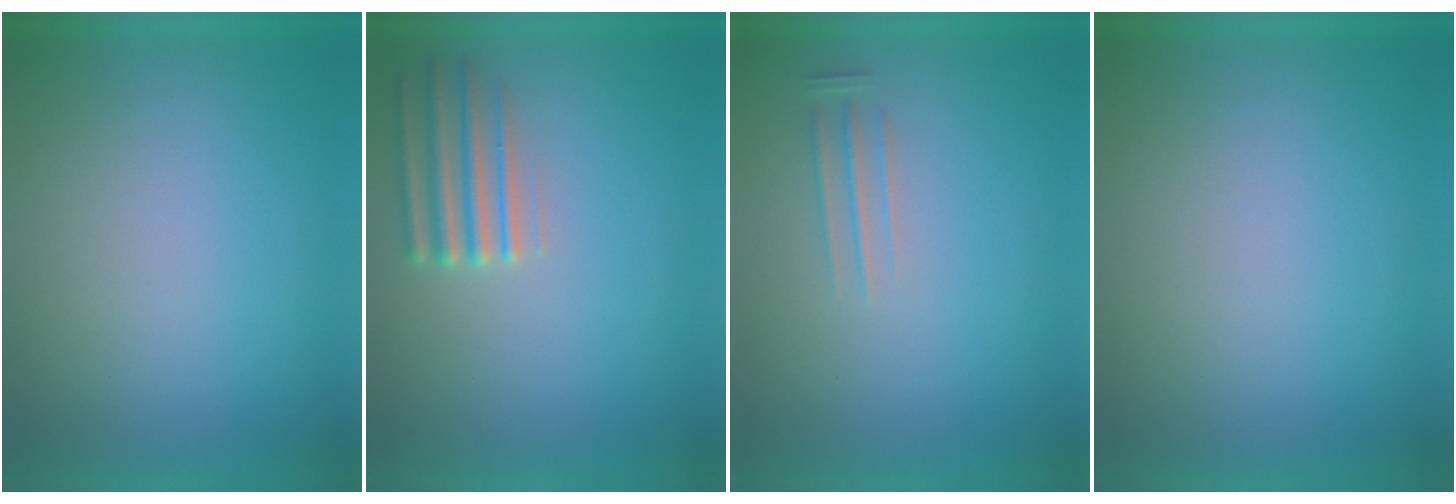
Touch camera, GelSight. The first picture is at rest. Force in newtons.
{"total": 2.3}
{"total": 1.7}
{"total": 0.0}